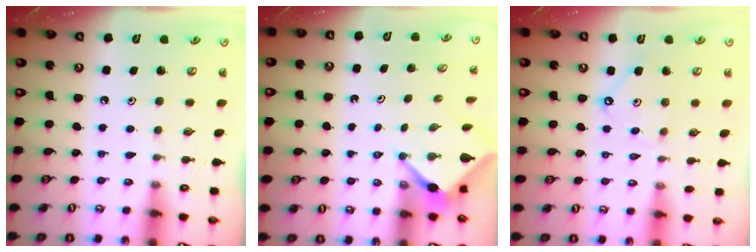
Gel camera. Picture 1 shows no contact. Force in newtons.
{"total": 3.0, "press": 3.0, "slide": 0.2}
{"total": 6.2, "press": 6.2, "slide": 0.7}